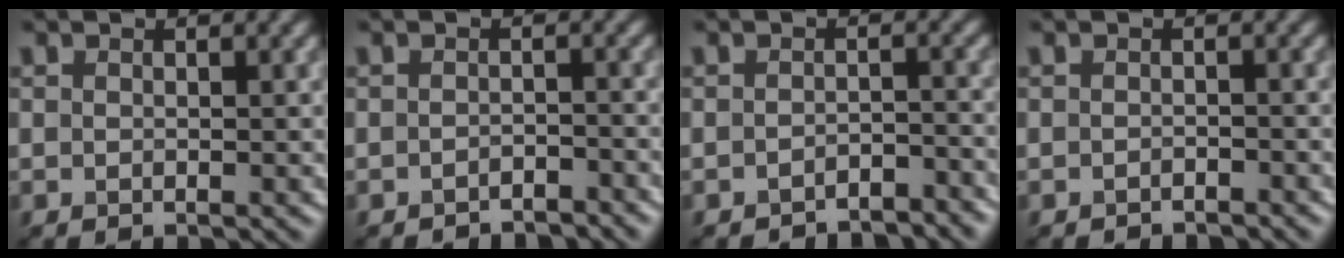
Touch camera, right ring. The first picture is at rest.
{"total": 2.4, "force": [-2.3, 0.5, 0.4], "torque": [-0.002, 0.004, -0.034]}
{"total": 3.6, "force": [-3.4, 0.8, 0.8], "torque": [-0.009, -0.001, -0.047]}
{"total": 1.2, "force": [-1.2, 0.3, 0.1], "torque": [0.000, 0.001, -0.020]}